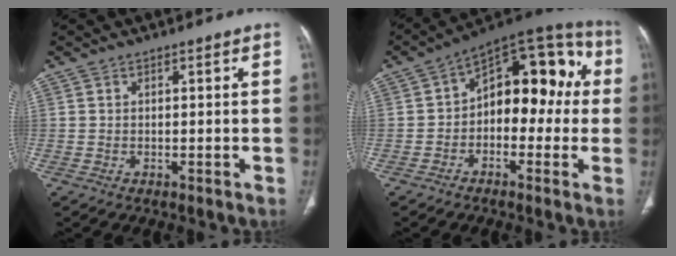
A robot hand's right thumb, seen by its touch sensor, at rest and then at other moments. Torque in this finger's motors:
{"motor_torque": [-0.38, 1.04, 0.08, 0.09, 0.13]}